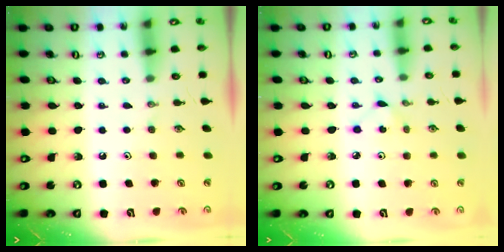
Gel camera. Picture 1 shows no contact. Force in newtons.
{"total": 2.7, "press": 2.7, "slide": 0.3}